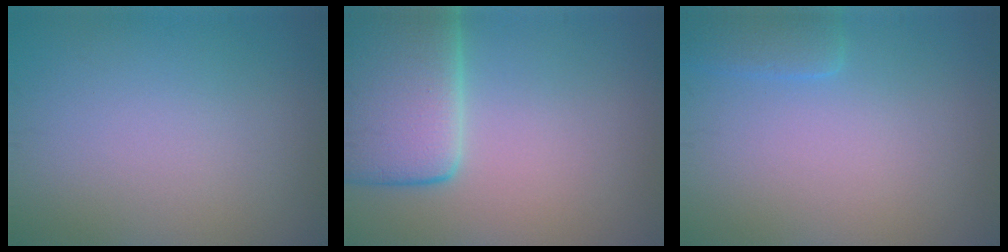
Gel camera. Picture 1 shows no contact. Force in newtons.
{"total": 9.0, "press": 9.0, "slide": 0.6}
{"total": 1.9, "press": 1.9, "slide": 0.1}